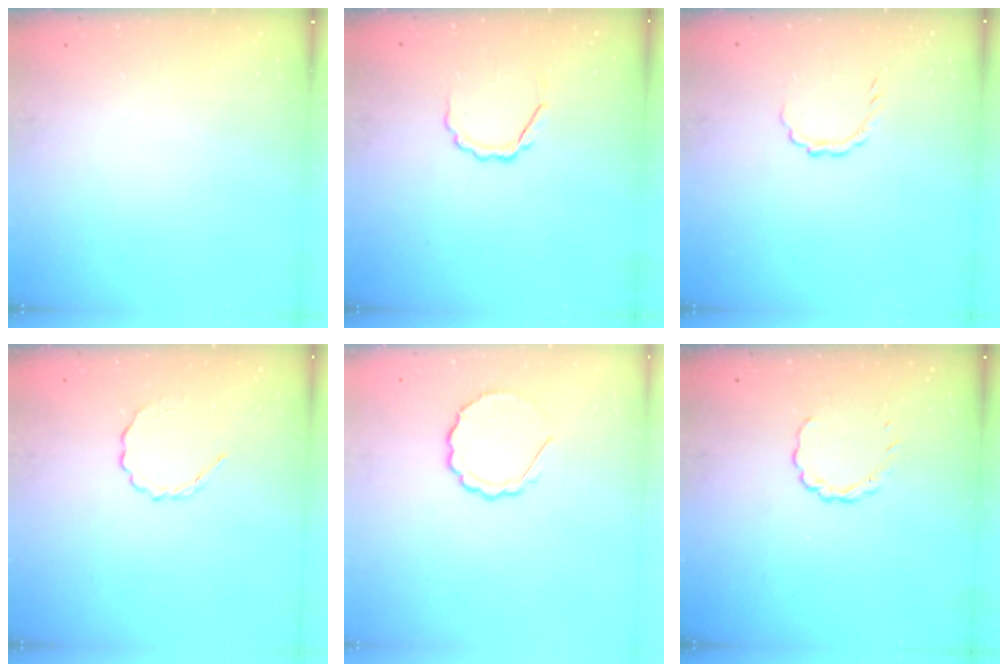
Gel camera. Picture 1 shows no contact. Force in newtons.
{"total": 4.2, "press": 4.0, "slide": 1.3}
{"total": 3.1, "press": 3.0, "slide": 0.3}
{"total": 3.0, "press": 2.8, "slide": 1.0}
{"total": 7.1, "press": 6.9, "slide": 1.6}
{"total": 2.8, "press": 2.7, "slide": 0.9}